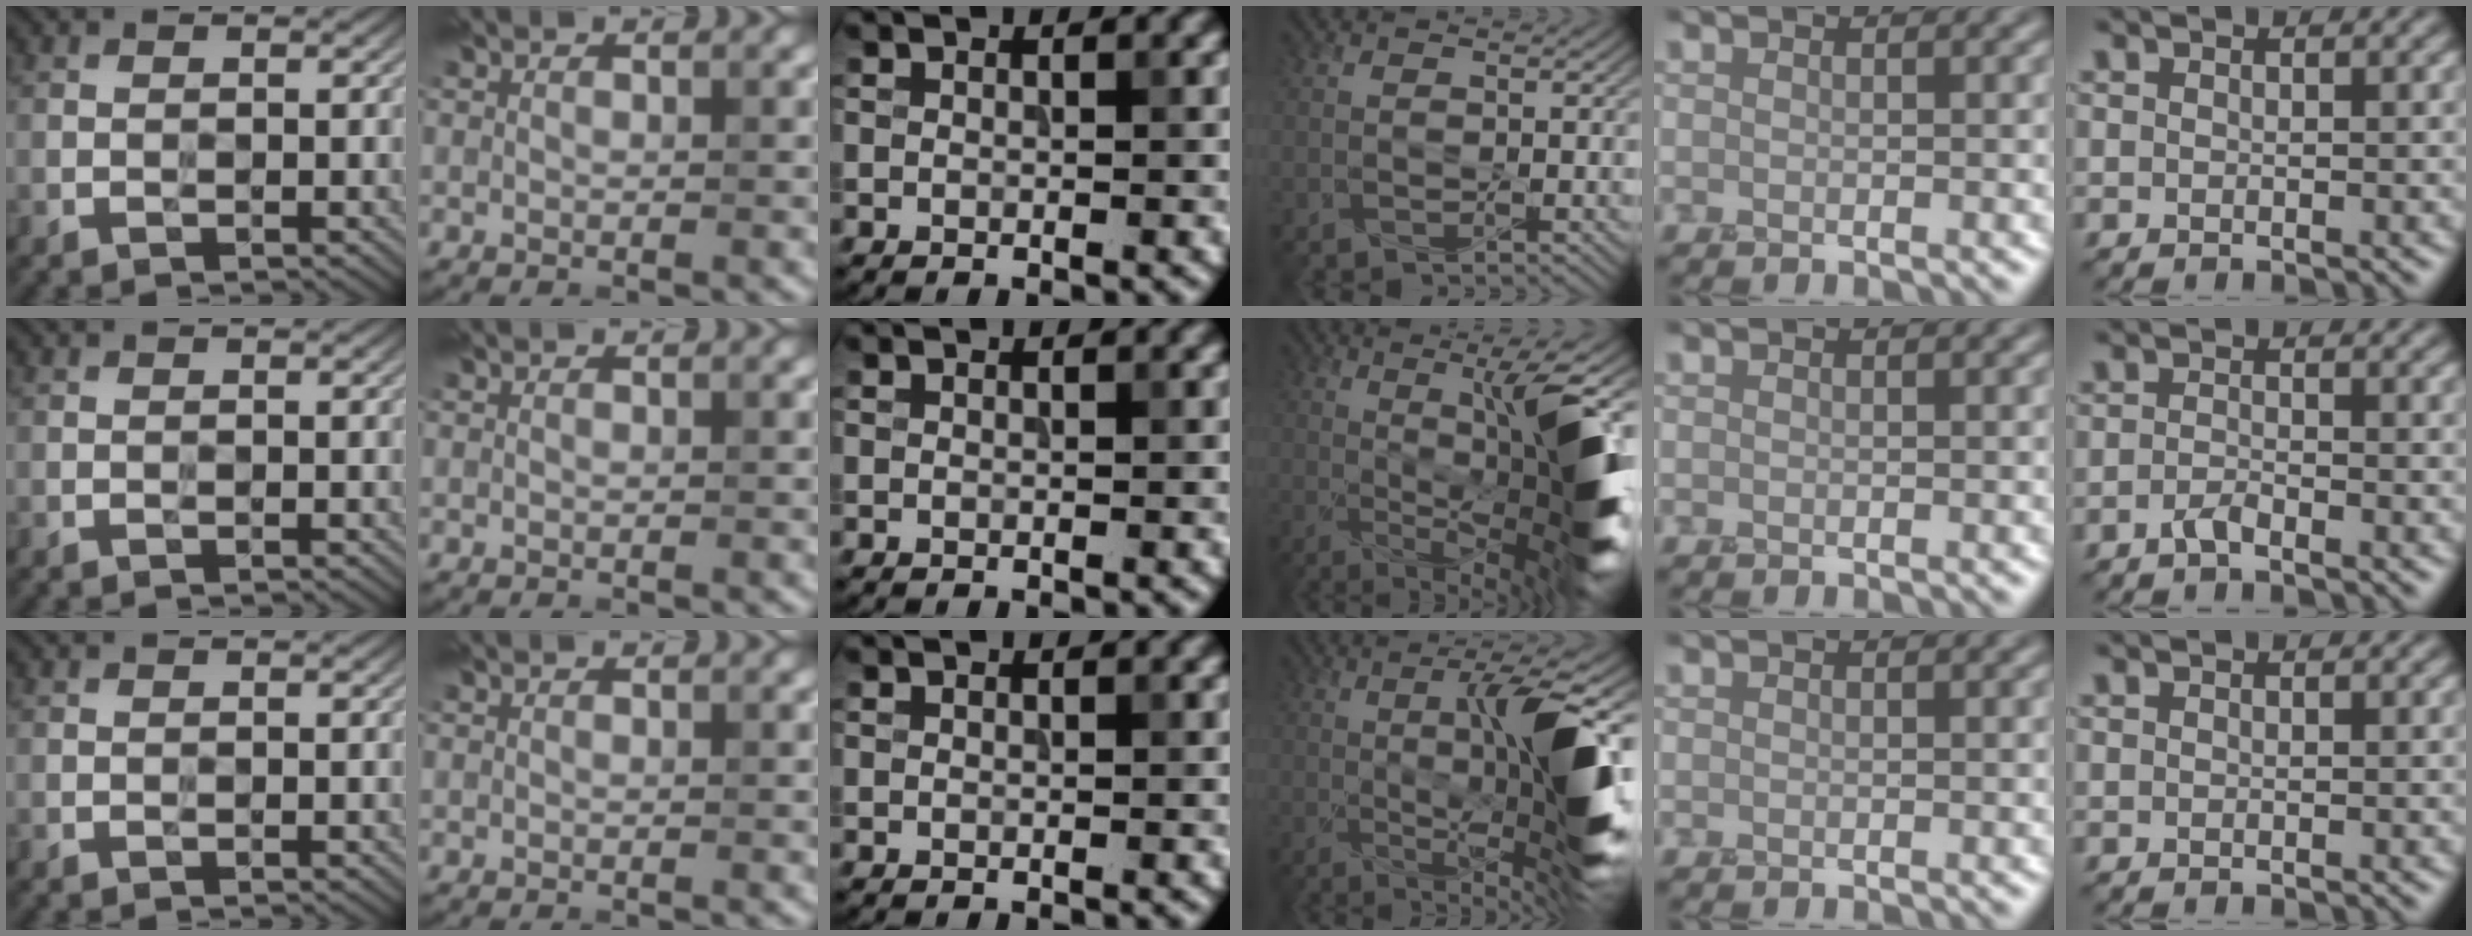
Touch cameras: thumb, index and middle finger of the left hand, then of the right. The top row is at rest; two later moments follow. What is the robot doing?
{"motion": "squeeze", "object": "paper clamp"}